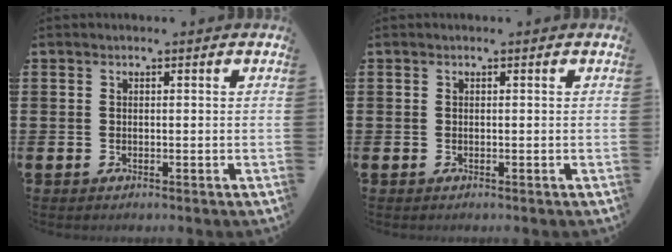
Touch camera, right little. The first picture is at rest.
{"total": 0.0}